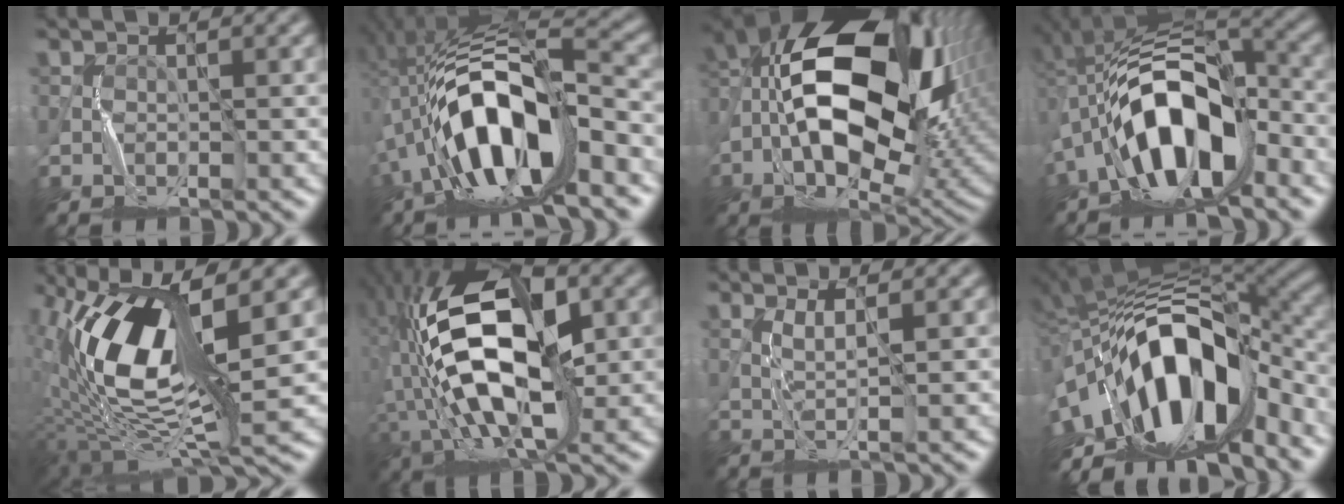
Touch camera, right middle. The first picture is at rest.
{"total": 13.4, "force": [-4.4, 4.4, 11.9], "torque": [-0.220, 0.021, -0.084]}
{"total": 17.4, "force": [-0.3, 9.7, 14.4], "torque": [-0.258, 0.012, -0.019]}
{"total": 11.6, "force": [-4.5, 4.9, 9.5], "torque": [-0.167, 0.023, -0.085]}
{"total": 13.9, "force": [2.6, 5.0, 12.6], "torque": [-0.253, 0.007, 0.048]}
{"total": 15.7, "force": [-0.4, 8.1, 13.4], "torque": [-0.262, 0.012, -0.021]}
{"total": 1.7, "force": [0.9, -0.6, 1.3], "torque": [-0.030, -0.002, 0.022]}
{"total": 14.6, "force": [-4.8, 6.9, 11.9], "torque": [-0.185, 0.011, -0.086]}